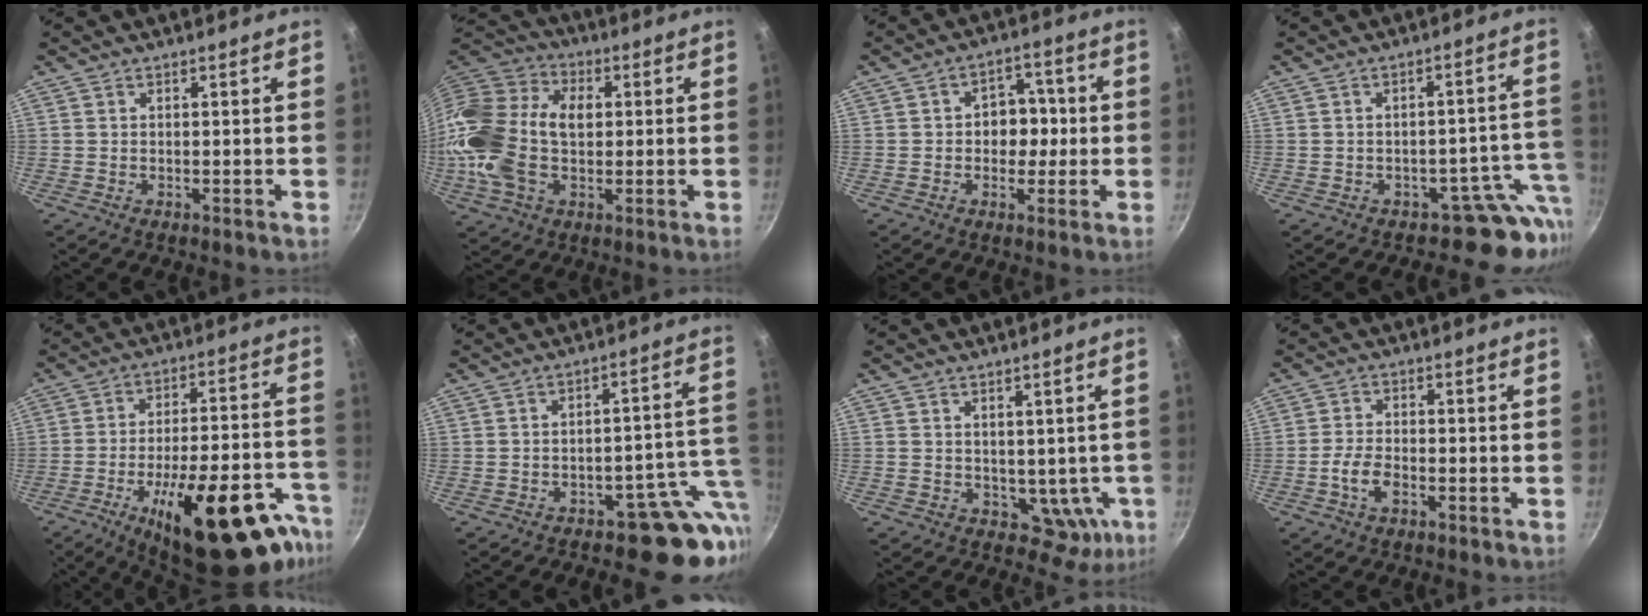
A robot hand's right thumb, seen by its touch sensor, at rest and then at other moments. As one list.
[{"total": 21.5, "force": [0.3, 14.3, 16.0], "torque": [-0.305, 0.031, -0.006]}, {"total": 6.9, "force": [-0.2, 5.6, 4.1], "torque": [0.001, 0.015, -0.007]}, {"total": 8.1, "force": [-4.3, 6.1, 3.1], "torque": [0.051, 0.054, -0.052]}, {"total": 27.8, "force": [-15.3, 9.9, 21.0], "torque": [-0.235, 0.069, -0.218]}, {"total": 10.9, "force": [-4.2, 6.7, 7.5], "torque": [-0.014, 0.036, -0.053]}, {"total": 6.8, "force": [-0.1, 5.3, 4.2], "torque": [-0.030, 0.006, 0.014]}, {"total": 4.7, "force": [-1.9, 2.4, 3.5], "torque": [-0.072, 0.015, -0.040]}]